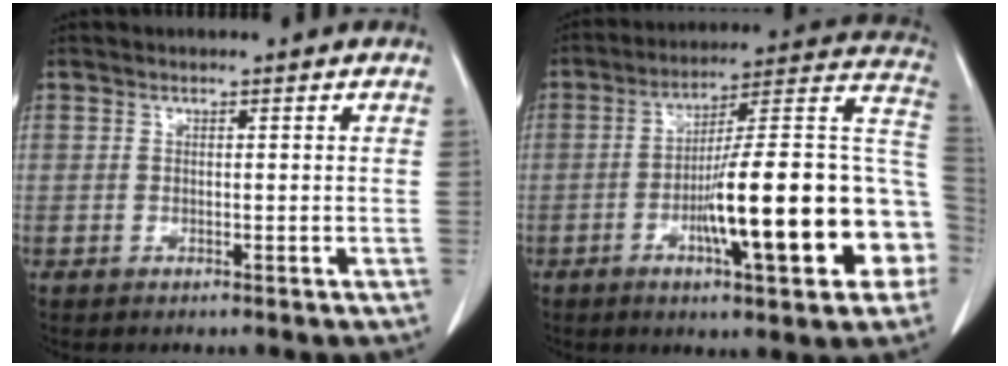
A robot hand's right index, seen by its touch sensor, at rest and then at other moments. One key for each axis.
{"total": 23.7, "fx": -6.2, "fy": 3.7, "fz": 22.5, "tx": -0.264, "ty": 0.026, "tz": -0.086}